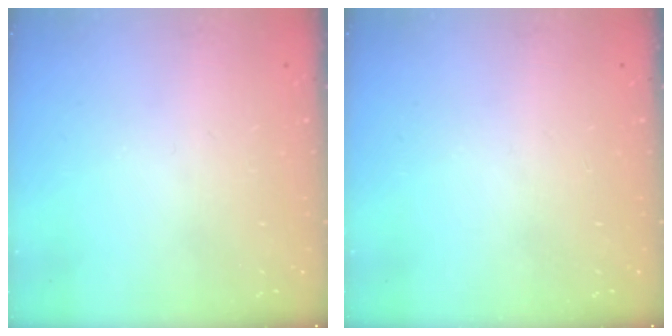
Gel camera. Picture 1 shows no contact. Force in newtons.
{"total": 0.0}